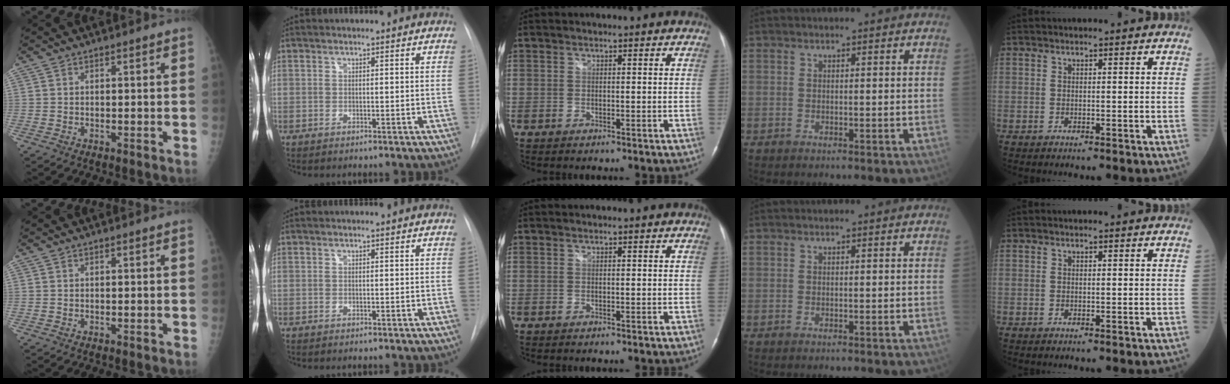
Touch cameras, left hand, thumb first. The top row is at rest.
{}